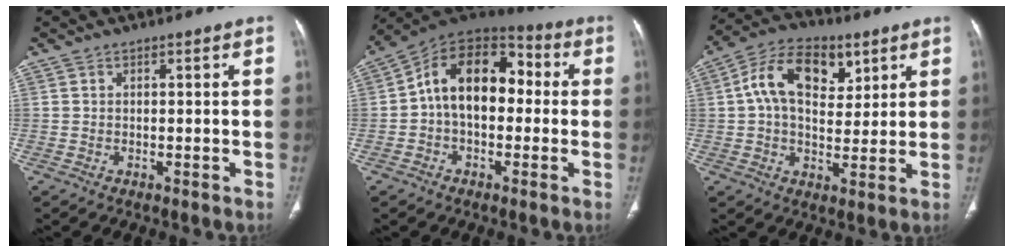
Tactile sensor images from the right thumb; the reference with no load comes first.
{"total": 15.2, "force": [0.4, 9.9, 11.5], "torque": [-0.152, 0.049, -0.008]}
{"total": 14.2, "force": [4.8, 8.7, 10.1], "torque": [-0.142, 0.001, 0.078]}